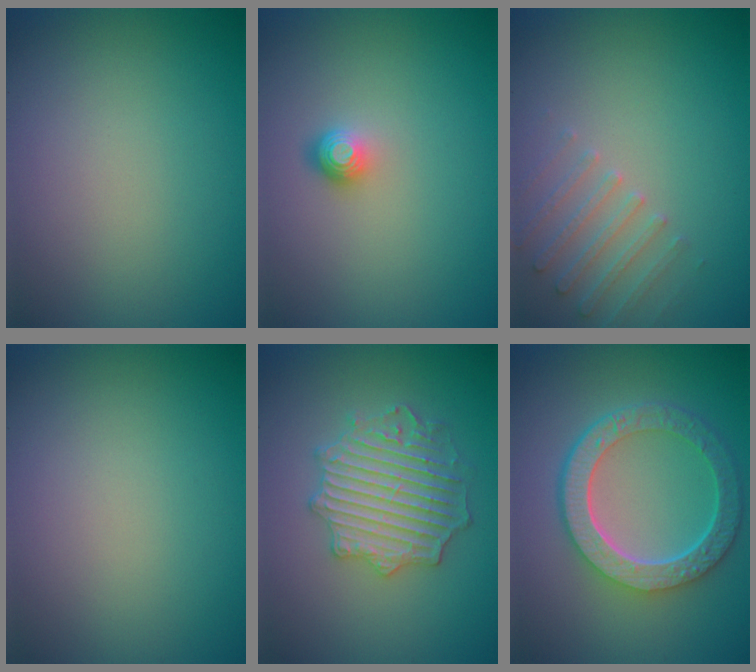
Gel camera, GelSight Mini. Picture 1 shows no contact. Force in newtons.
{"total": 1.6, "press": 1.2, "slide": 1.1}
{"total": 2.3, "press": 2.2, "slide": 0.6}
{"total": 0.0}
{"total": 4.1, "press": 4.1, "slide": 0.6}
{"total": 6.8, "press": 5.0, "slide": 4.6}